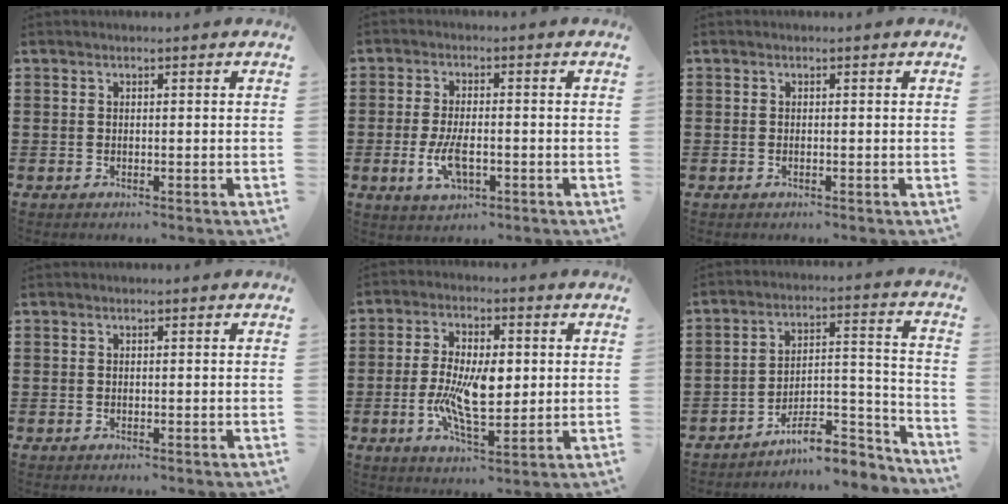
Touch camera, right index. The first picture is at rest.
{"total": 5.7, "force": [-1.3, 2.7, 4.8], "torque": [-0.110, -0.004, -0.029]}
{"total": 0.0}
{"total": 0.0}
{"total": 9.7, "force": [-0.3, 4.4, 8.6], "torque": [-0.172, 0.000, -0.010]}
{"total": 9.3, "force": [-7.8, 2.9, 4.1], "torque": [-0.050, 0.030, -0.144]}